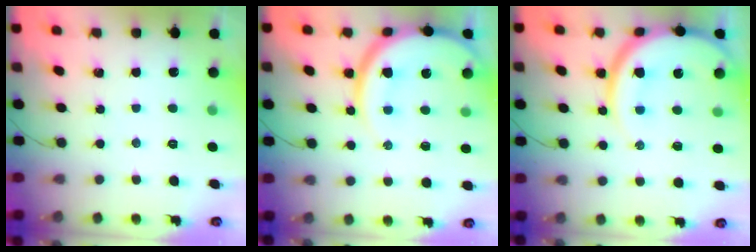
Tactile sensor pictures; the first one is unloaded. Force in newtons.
{"total": 18.4, "press": 18.2, "slide": 2.9}
{"total": 18.4, "press": 18.2, "slide": 2.9}